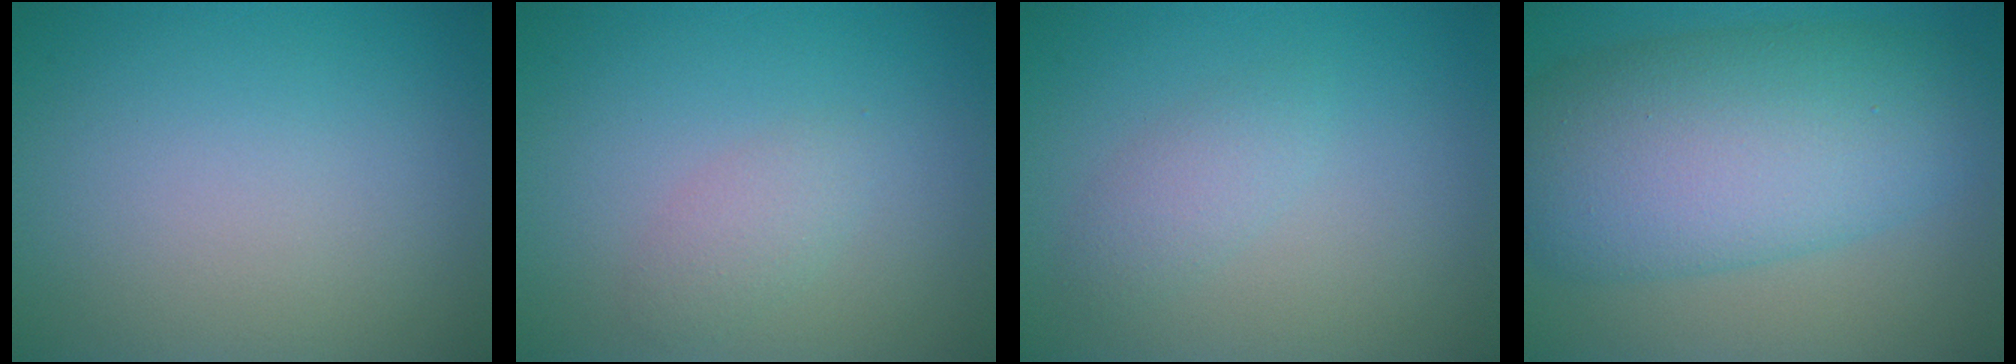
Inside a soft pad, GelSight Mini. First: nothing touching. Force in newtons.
{"total": 1.6, "press": 1.6, "slide": 0.0}
{"total": 1.8, "press": 1.8, "slide": 0.1}
{"total": 10.8, "press": 10.8, "slide": 0.4}